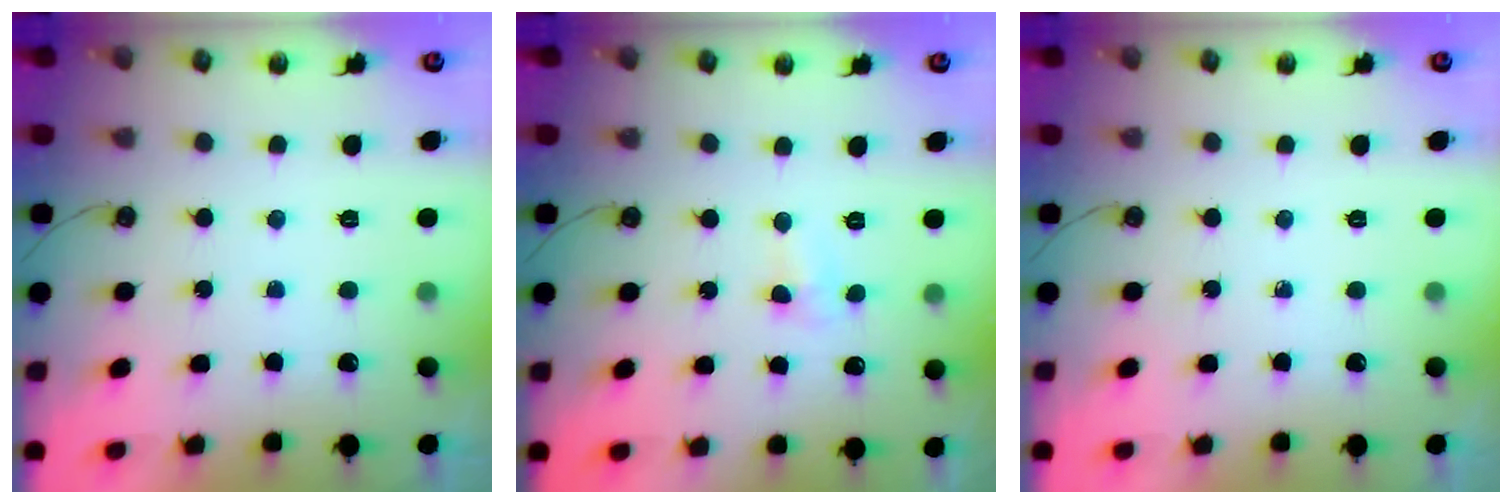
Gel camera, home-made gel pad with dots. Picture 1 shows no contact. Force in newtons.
{"total": 3.8, "press": 3.8, "slide": 0.5}
{"total": 0.0}